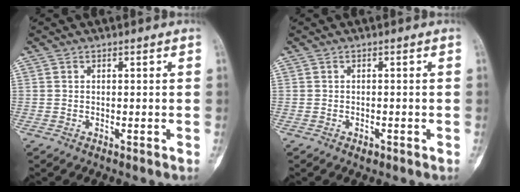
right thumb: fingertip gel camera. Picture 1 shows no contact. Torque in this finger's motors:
{"motor_torque": [0.24, 0.08, 0.08, -0.13, 0.05]}